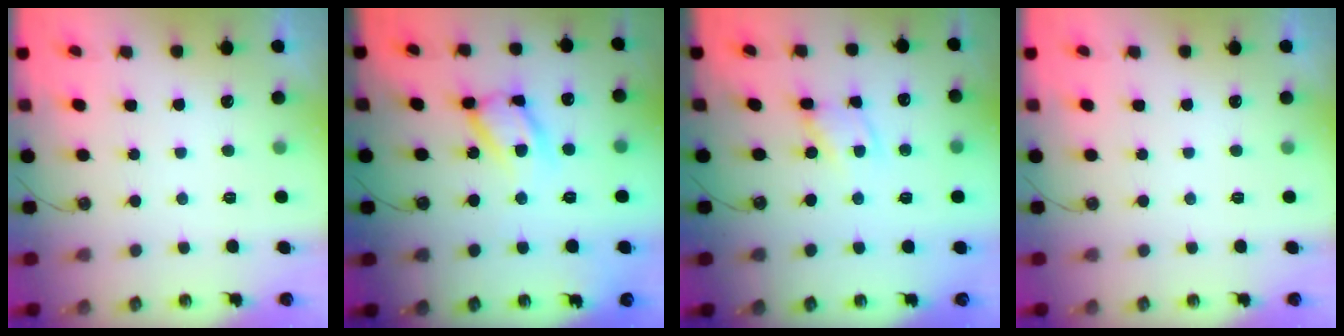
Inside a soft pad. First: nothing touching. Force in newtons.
{"total": 14.4, "press": 14.3, "slide": 1.1}
{"total": 2.8, "press": 2.8, "slide": 0.2}
{"total": 0.0}